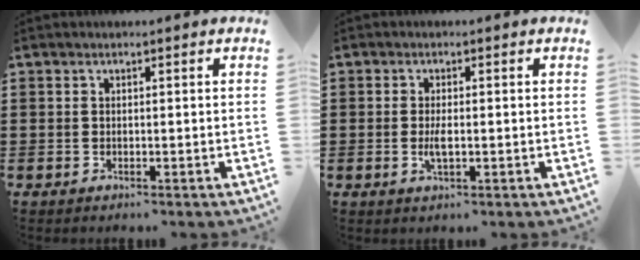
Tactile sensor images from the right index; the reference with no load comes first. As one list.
[{"total": 2.7, "force": [-0.4, 0.9, 2.6], "torque": [-0.054, -0.005, -0.009]}]